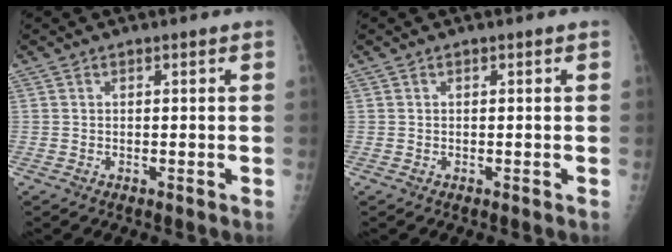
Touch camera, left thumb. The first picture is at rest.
{"total": 0.0}